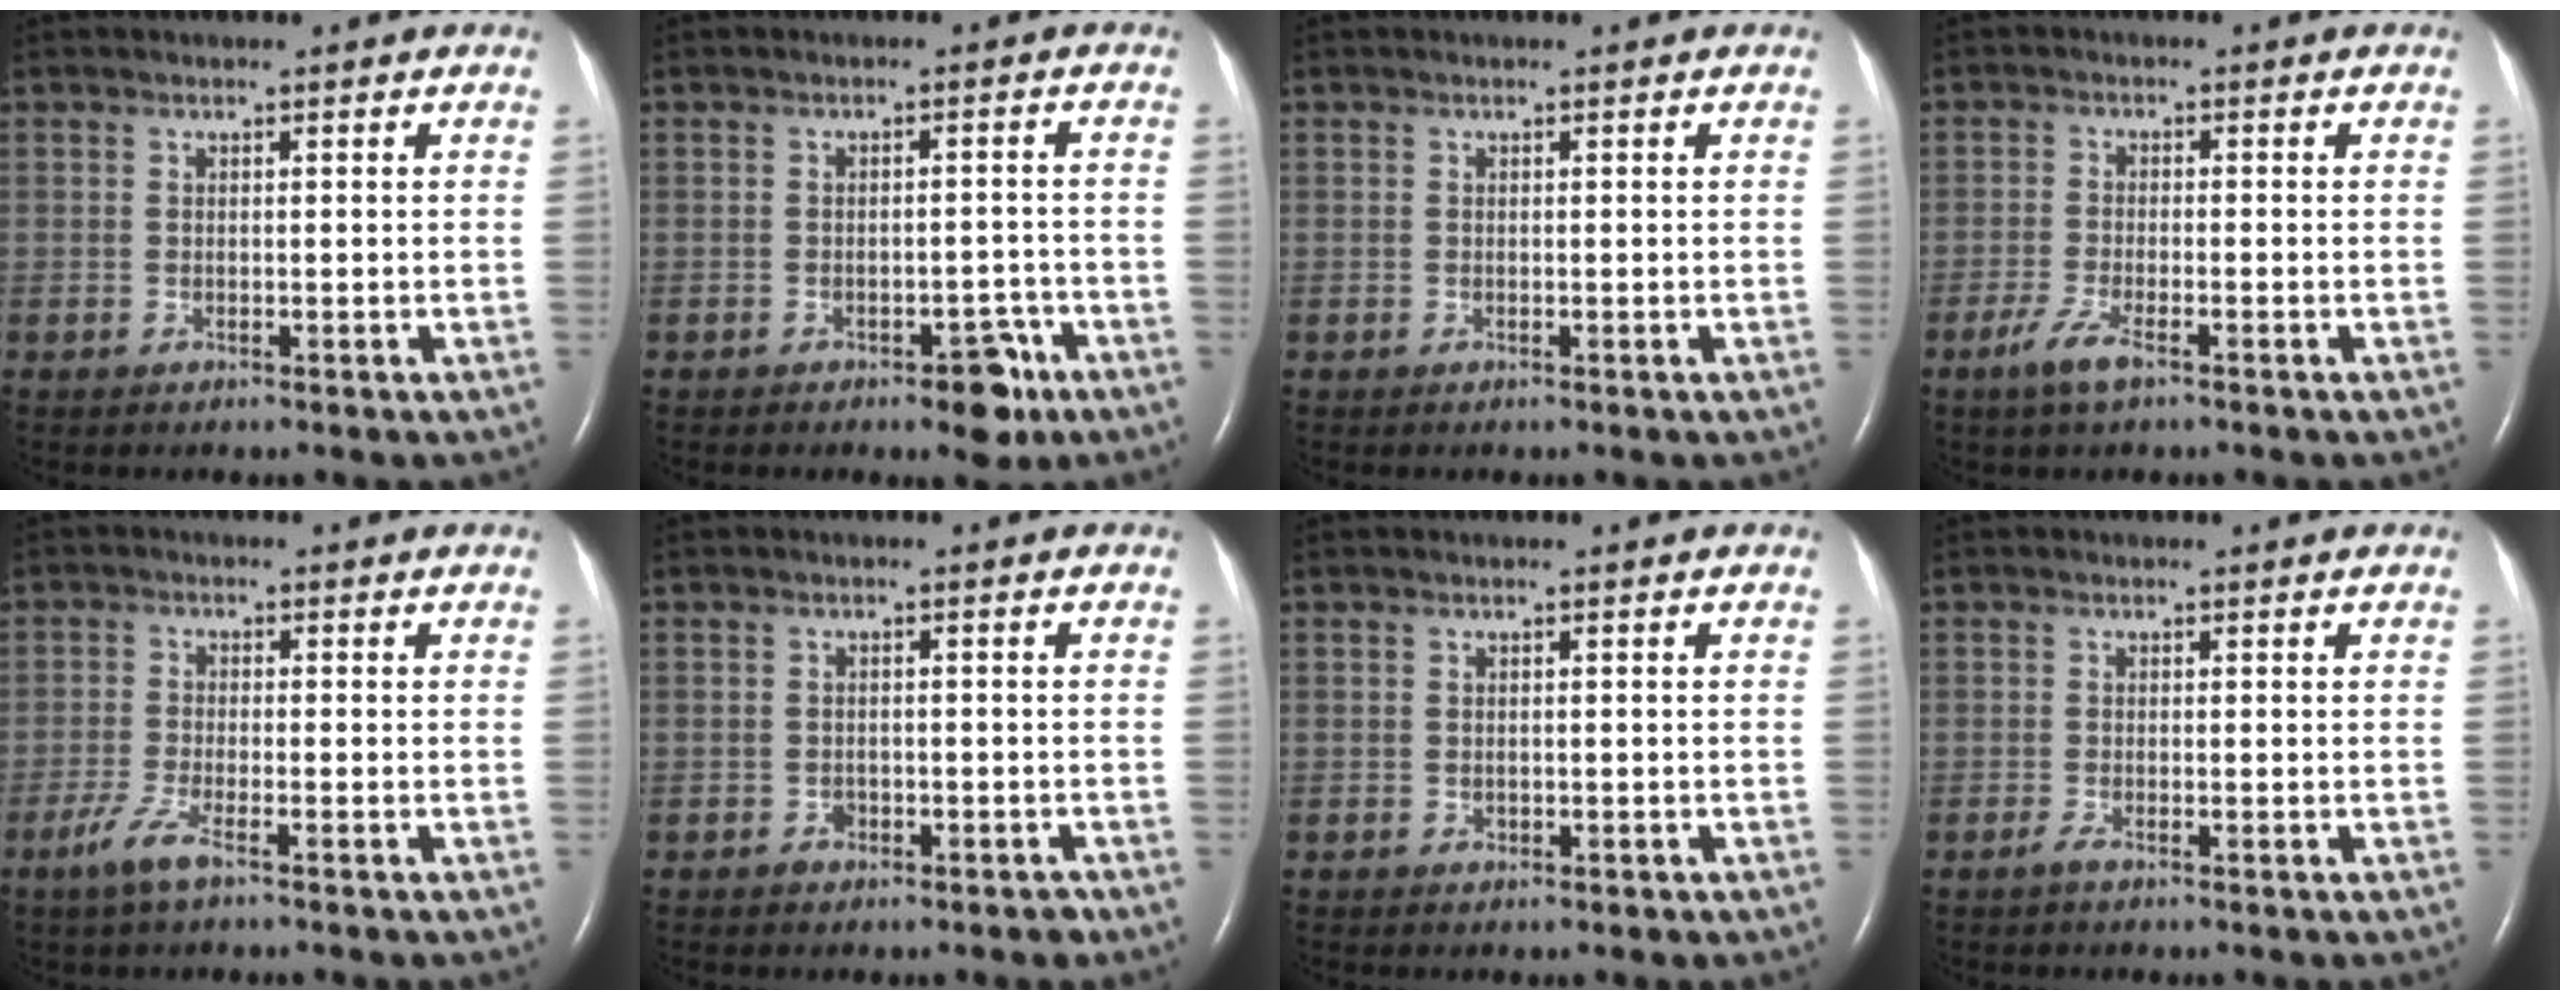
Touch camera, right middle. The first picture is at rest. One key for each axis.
{"total": 4.5, "fx": -2.8, "fy": 2.0, "fz": 2.8, "tx": -0.024, "ty": 0.007, "tz": -0.032}
{"total": 0.0}
{"total": 3.7, "fx": -2.4, "fy": 0.6, "fz": 2.8, "tx": -0.064, "ty": -0.006, "tz": -0.048}
{"total": 3.6, "fx": -2.4, "fy": 0.3, "fz": 2.7, "tx": -0.063, "ty": -0.007, "tz": -0.053}
{"total": 1.9, "fx": -1.2, "fy": 1.3, "fz": 0.6, "tx": -0.006, "ty": 0.005, "tz": -0.015}
{"total": 0.7, "fx": -0.3, "fy": 0.5, "fz": 0.3, "tx": -0.006, "ty": 0.001, "tz": -0.002}
{"total": 0.7, "fx": -0.5, "fy": -0.1, "fz": 0.5, "tx": -0.011, "ty": -0.002, "tz": -0.013}